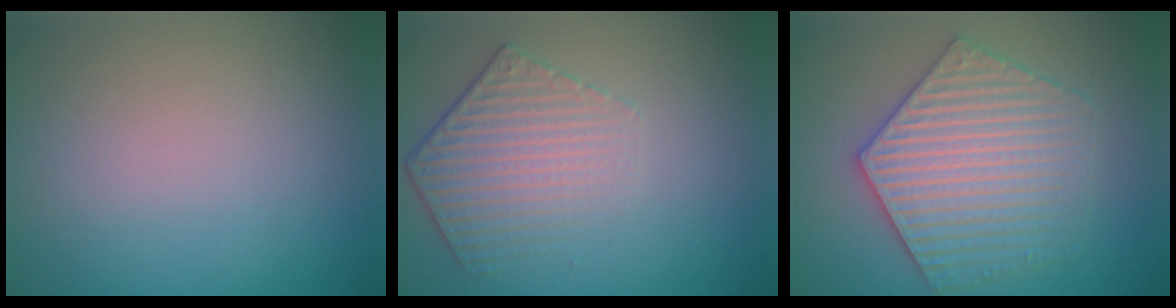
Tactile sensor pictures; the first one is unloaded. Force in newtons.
{"total": 4.3, "press": 3.2, "slide": 2.9}
{"total": 6.1, "press": 6.1, "slide": 0.9}